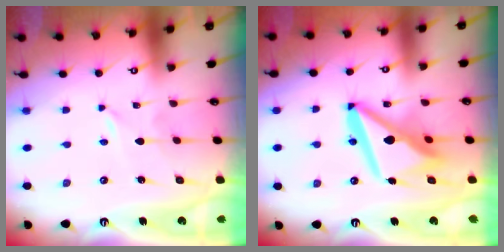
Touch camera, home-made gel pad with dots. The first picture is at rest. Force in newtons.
{"total": 15.3, "press": 15.1, "slide": 1.8}